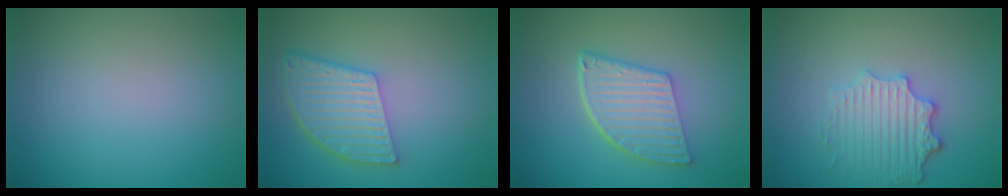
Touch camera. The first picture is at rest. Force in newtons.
{"total": 5.8, "press": 4.3, "slide": 3.8}
{"total": 5.8, "press": 4.2, "slide": 3.9}
{"total": 3.9, "press": 3.2, "slide": 2.3}